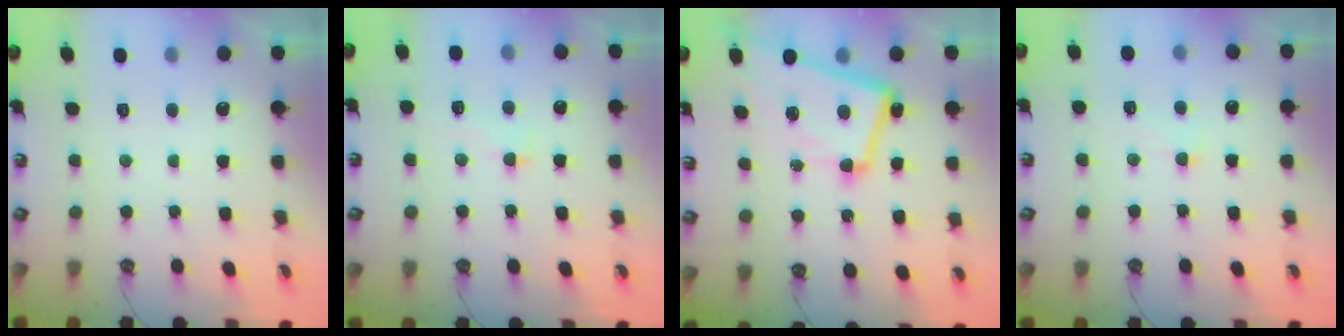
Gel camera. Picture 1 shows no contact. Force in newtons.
{"total": 1.8, "press": 1.4, "slide": 1.1}
{"total": 8.2, "press": 8.0, "slide": 1.9}
{"total": 0.8, "press": 0.6, "slide": 0.6}